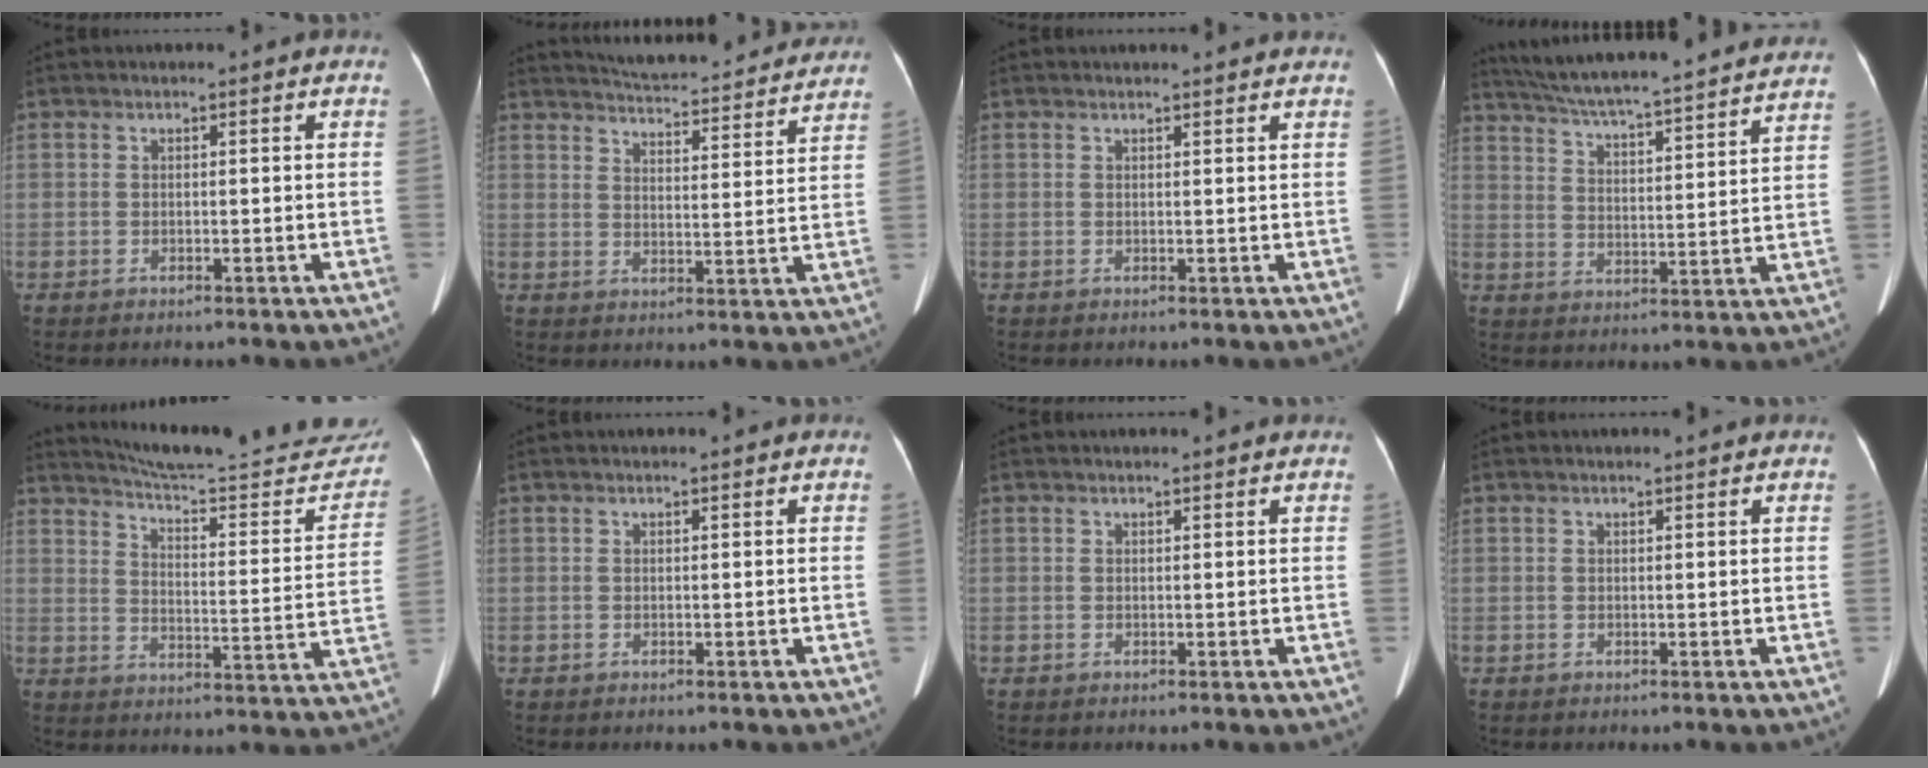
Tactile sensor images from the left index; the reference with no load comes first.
{"total": 19.6, "force": [18.4, 2.8, 6.1], "torque": [-0.086, -0.010, 0.232]}
{"total": 4.2, "force": [4.0, 0.5, 1.2], "torque": [-0.016, 0.012, 0.042]}
{"total": 29.7, "force": [27.1, 2.1, 12.0], "torque": [-0.200, -0.028, 0.355]}
{"total": 26.0, "force": [24.3, 2.9, 8.7], "torque": [-0.117, -0.084, 0.303]}
{"total": 1.8, "force": [1.7, 0.1, 0.6], "torque": [-0.010, 0.013, 0.021]}
{"total": 3.3, "force": [3.2, 0.3, 0.9], "torque": [-0.015, 0.012, 0.035]}
{"total": 2.8, "force": [2.7, 0.2, 0.8], "torque": [-0.013, 0.012, 0.030]}